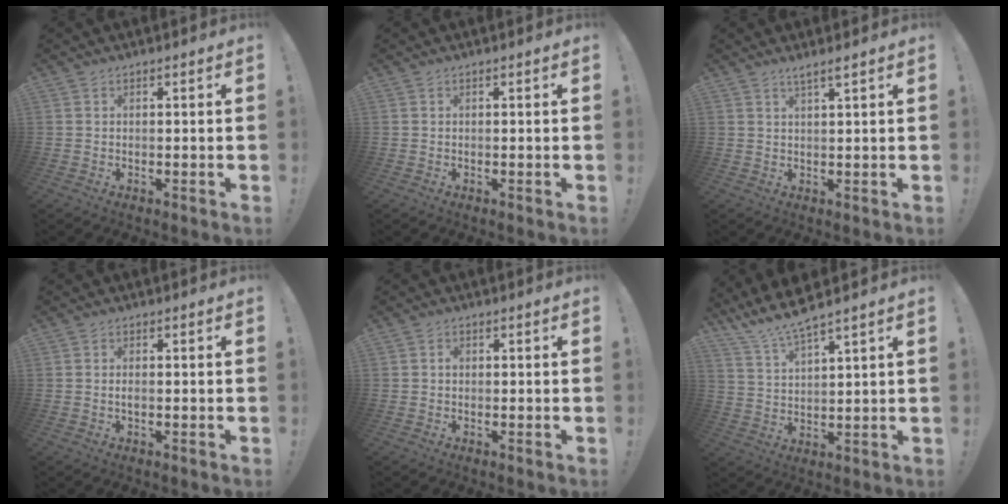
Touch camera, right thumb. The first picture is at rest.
{"total": 0.0}
{"total": 2.5, "force": [1.8, -0.1, 1.8], "torque": [-0.036, -0.005, 0.030]}
{"total": 1.0, "force": [-0.2, 0.4, 0.9], "torque": [-0.017, 0.001, -0.004]}
{"total": 0.7, "force": [-0.1, 0.6, 0.4], "torque": [0.001, 0.001, -0.005]}
{"total": 8.0, "force": [7.2, 0.0, 3.5], "torque": [-0.084, -0.043, 0.131]}